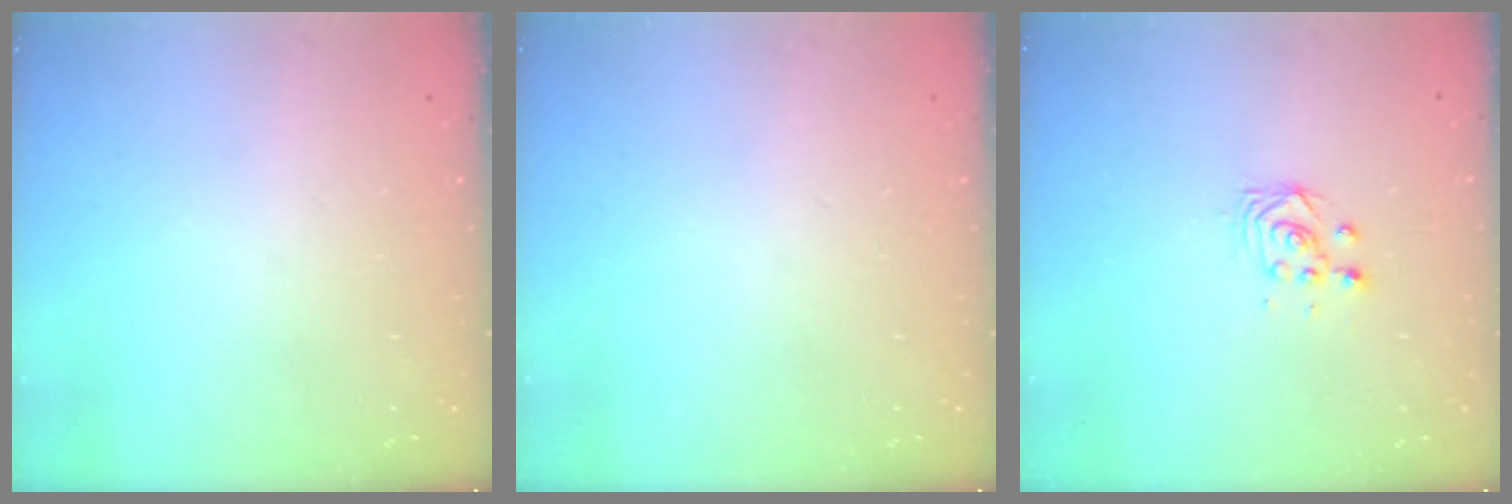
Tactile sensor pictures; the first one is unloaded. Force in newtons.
{"total": 0.0}
{"total": 2.9, "press": 2.9, "slide": 0.4}